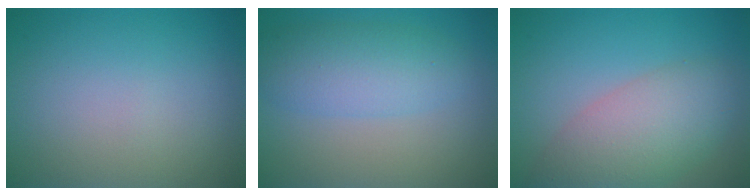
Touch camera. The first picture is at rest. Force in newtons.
{"total": 4.5, "press": 4.5, "slide": 0.2}
{"total": 6.3, "press": 6.2, "slide": 0.8}